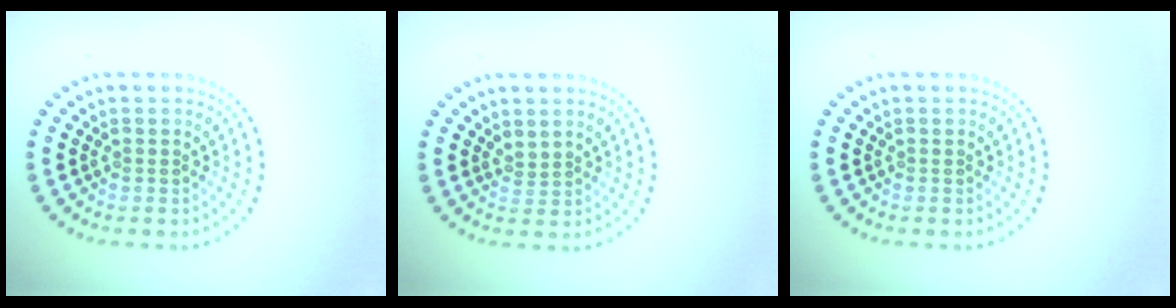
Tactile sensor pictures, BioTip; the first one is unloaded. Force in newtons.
{"total": 0.7, "press": 0.4, "slide": 0.6}
{"total": 0.0}